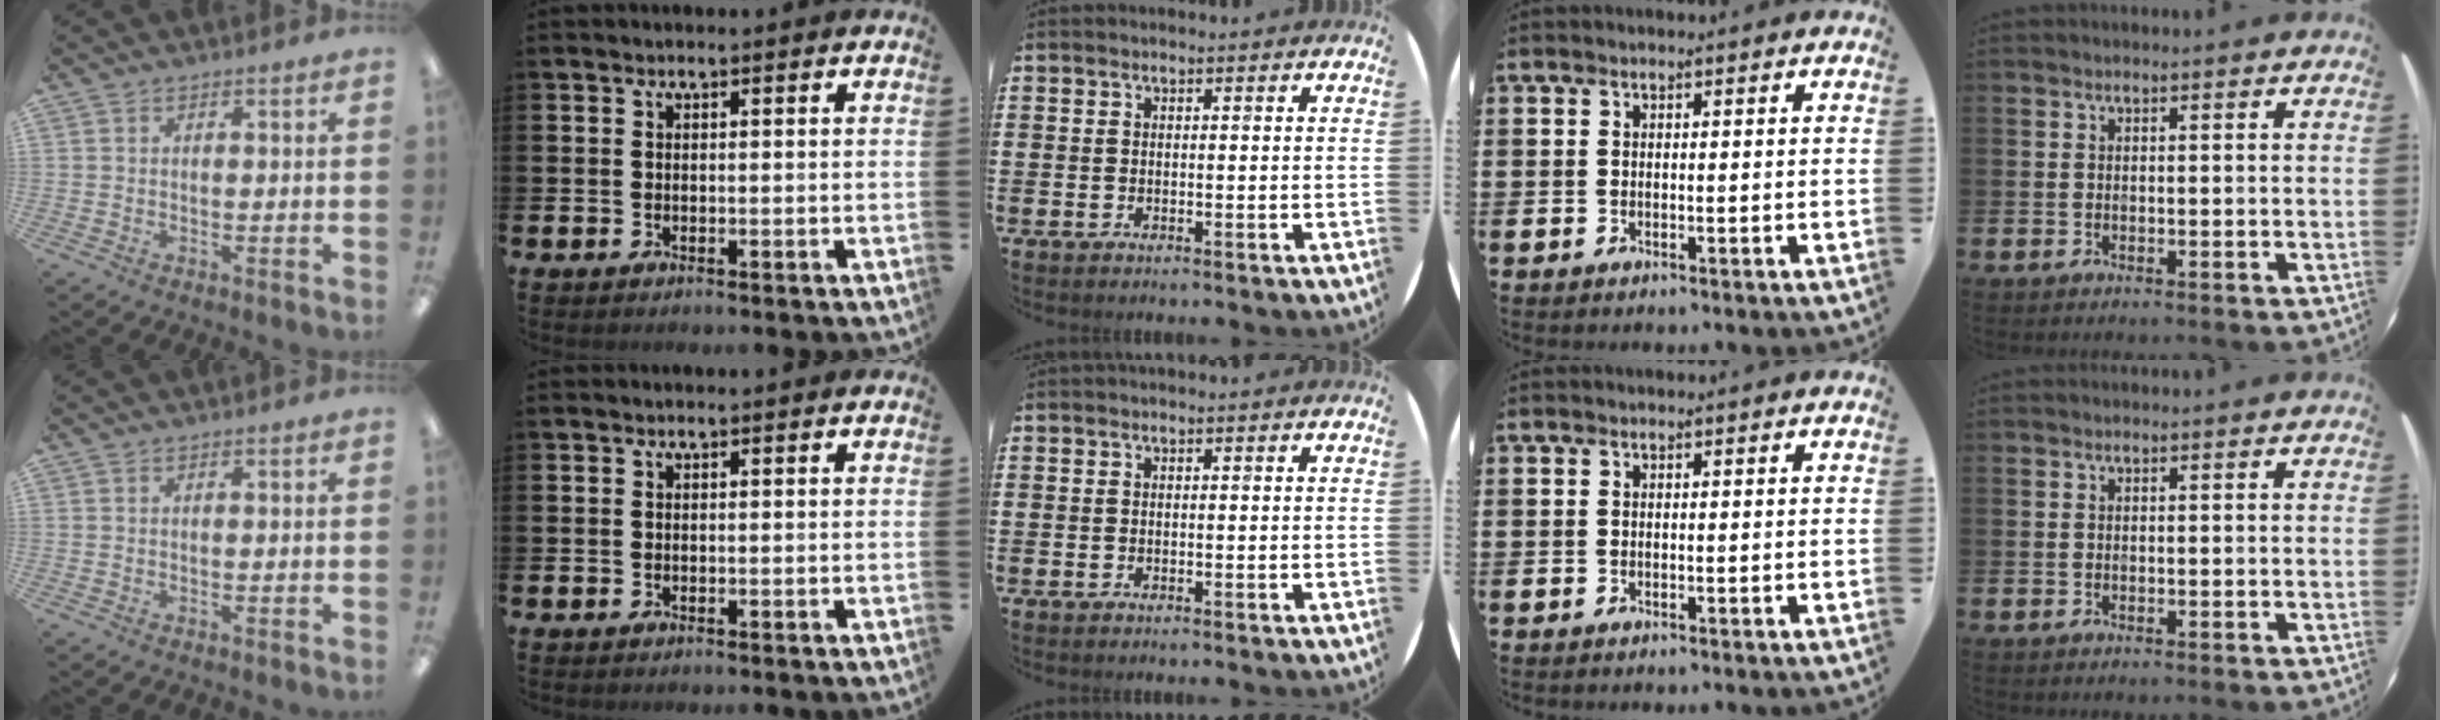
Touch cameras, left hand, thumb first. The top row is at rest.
{}